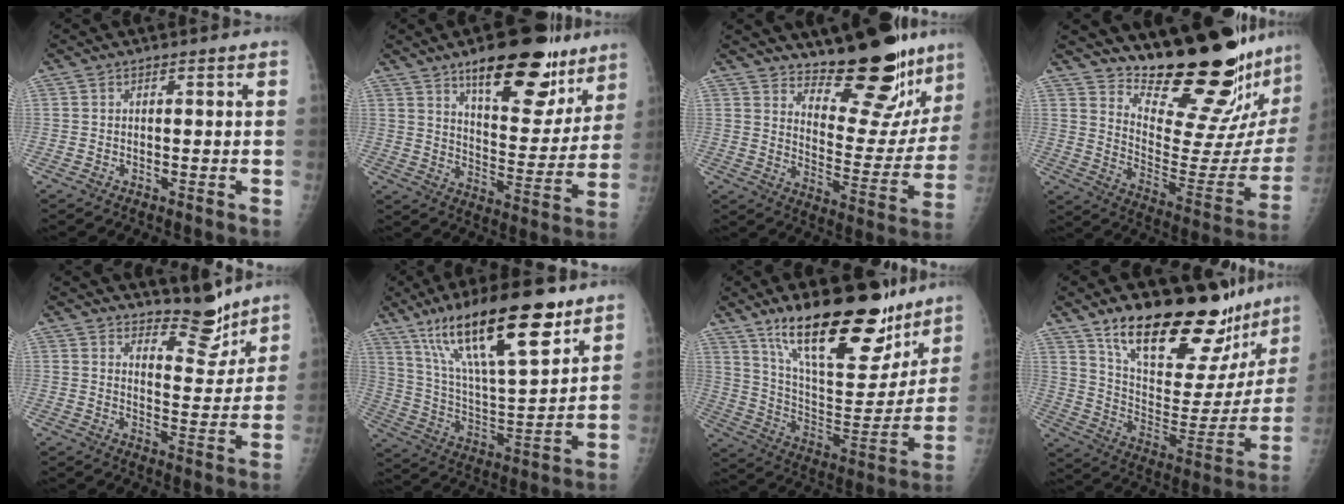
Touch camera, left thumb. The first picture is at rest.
{"total": 21.0, "force": [13.6, 8.7, 13.4], "torque": [-0.131, -0.069, 0.203]}
{"total": 19.5, "force": [16.0, 6.3, 9.3], "torque": [-0.080, -0.130, 0.225]}
{"total": 26.2, "force": [22.5, 4.2, 12.6], "torque": [-0.157, -0.199, 0.317]}
{"total": 8.3, "force": [7.3, 2.8, 2.6], "torque": [-0.005, -0.065, 0.116]}
{"total": 24.1, "force": [15.1, 6.8, 17.5], "torque": [-0.280, -0.049, 0.268]}
{"total": 27.0, "force": [18.5, 10.0, 17.0], "torque": [-0.221, -0.084, 0.301]}
{"total": 28.4, "force": [21.5, 10.5, 15.1], "torque": [-0.189, -0.101, 0.326]}